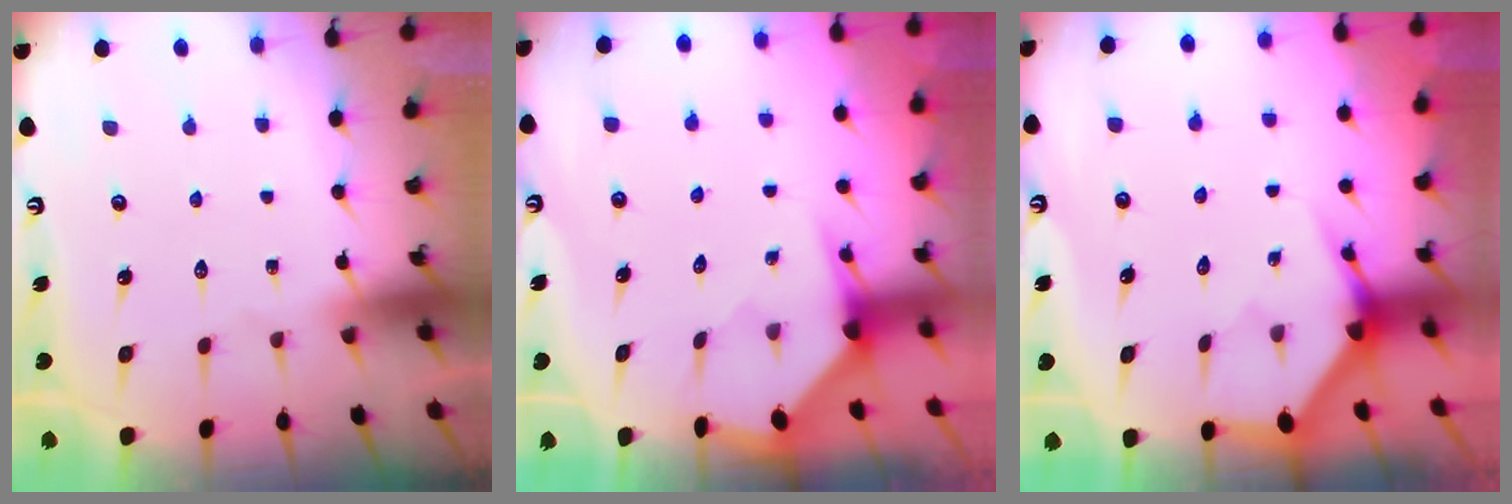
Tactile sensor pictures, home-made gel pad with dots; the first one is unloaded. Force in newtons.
{"total": 3.4, "press": 3.3, "slide": 0.3}
{"total": 3.6, "press": 3.6, "slide": 0.2}